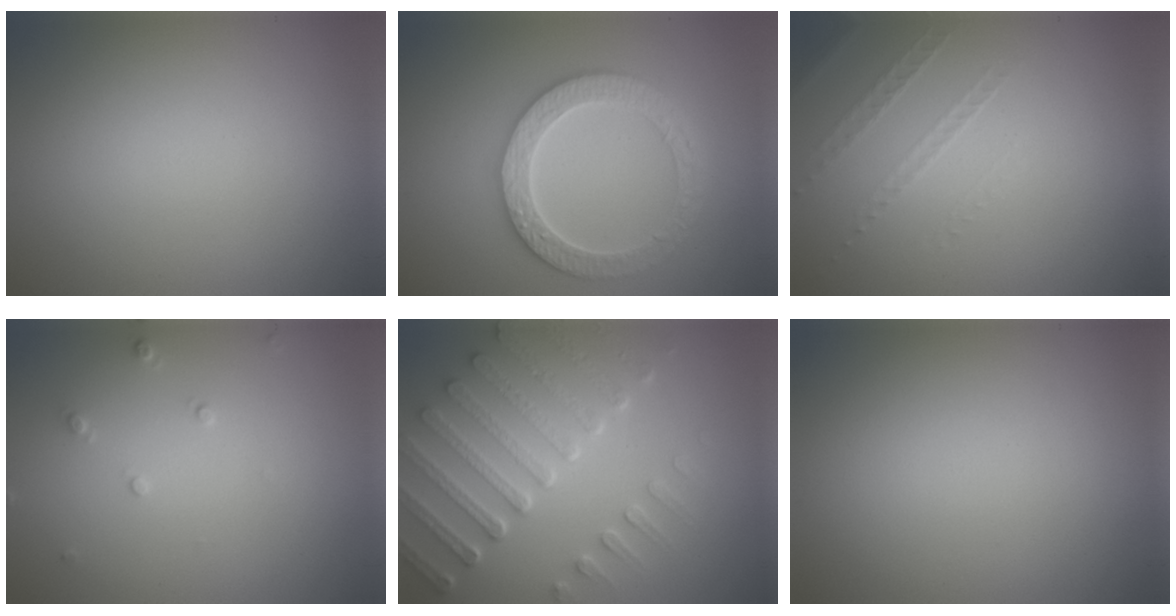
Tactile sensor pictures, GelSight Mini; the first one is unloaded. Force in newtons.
{"total": 4.1, "press": 4.0, "slide": 1.0}
{"total": 1.1, "press": 0.6, "slide": 0.9}
{"total": 1.1, "press": 1.1, "slide": 0.2}
{"total": 7.4, "press": 5.5, "slide": 4.9}
{"total": 0.0}